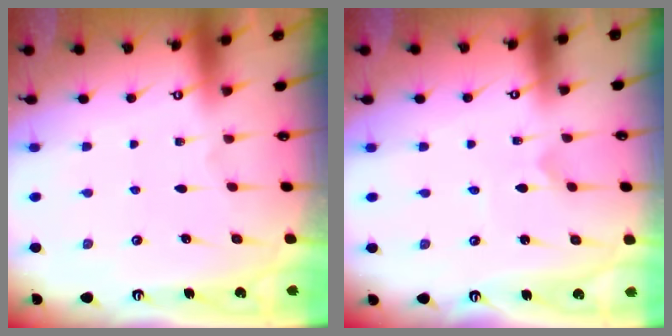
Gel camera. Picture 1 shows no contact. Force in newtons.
{"total": 0.8, "press": 0.8, "slide": 0.1}